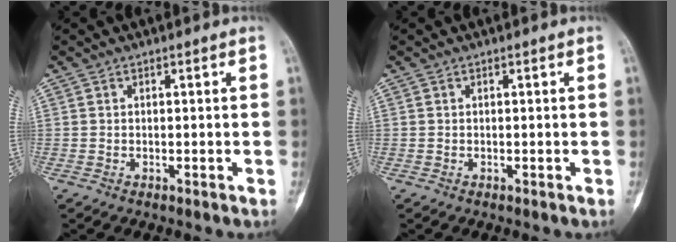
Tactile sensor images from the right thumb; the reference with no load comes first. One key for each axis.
{"total": 0.0}